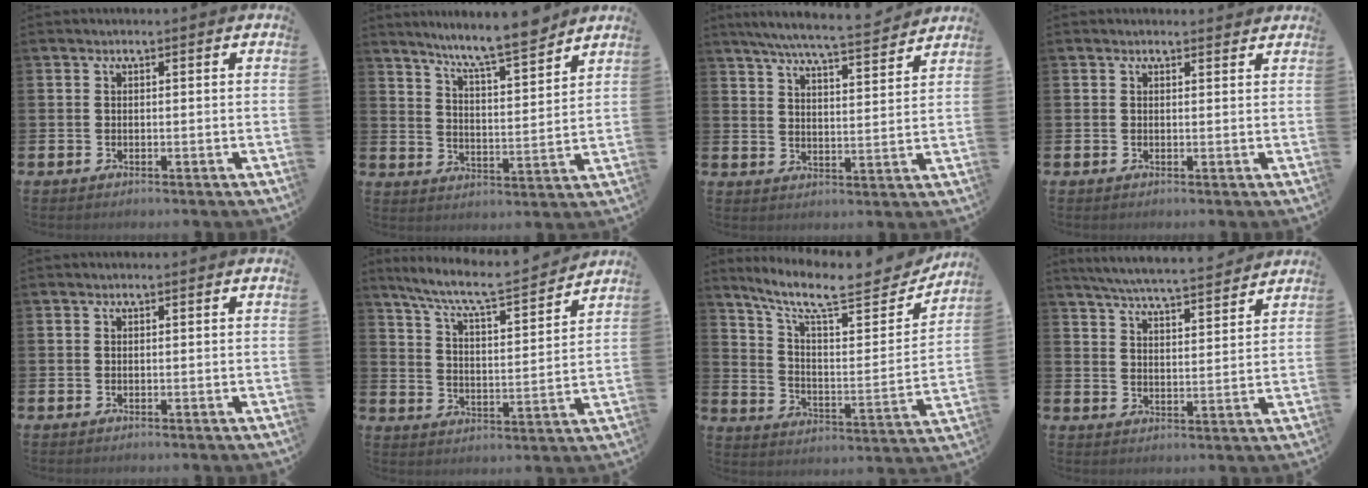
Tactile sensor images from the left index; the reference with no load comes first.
{"total": 8.1, "force": [7.5, 0.1, 3.1], "torque": [-0.071, -0.052, 0.127]}
{"total": 6.6, "force": [6.3, 0.1, 2.1], "torque": [-0.054, -0.044, 0.109]}
{"total": 0.8, "force": [0.8, 0.2, 0.1], "torque": [0.007, -0.001, 0.012]}
{"total": 0.0}
{"total": 8.0, "force": [7.3, 0.8, 3.3], "torque": [-0.096, -0.050, 0.123]}
{"total": 10.4, "force": [8.7, 2.6, 5.1], "torque": [-0.115, -0.066, 0.142]}
{"total": 6.0, "force": [5.8, 0.0, 1.4], "torque": [-0.042, -0.042, 0.100]}